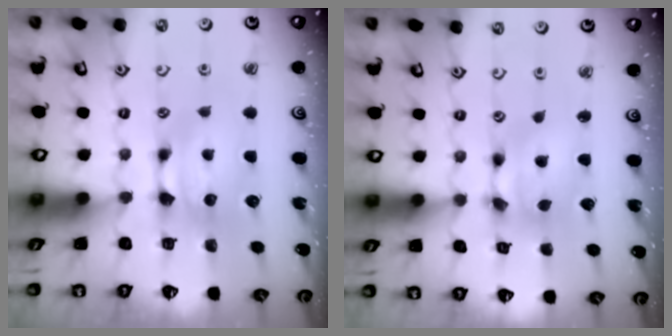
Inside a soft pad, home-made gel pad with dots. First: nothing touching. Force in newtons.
{"total": 5.8, "press": 5.5, "slide": 1.8}